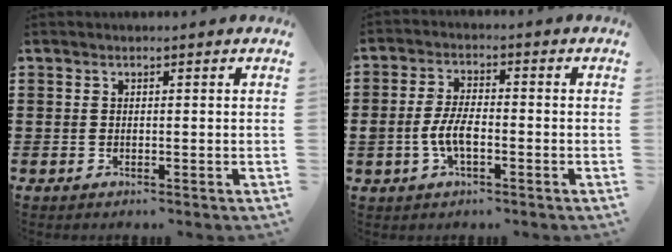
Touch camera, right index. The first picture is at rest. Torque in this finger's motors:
{"motor_torque": [0.25, 0.24, 0.21, 0.12]}